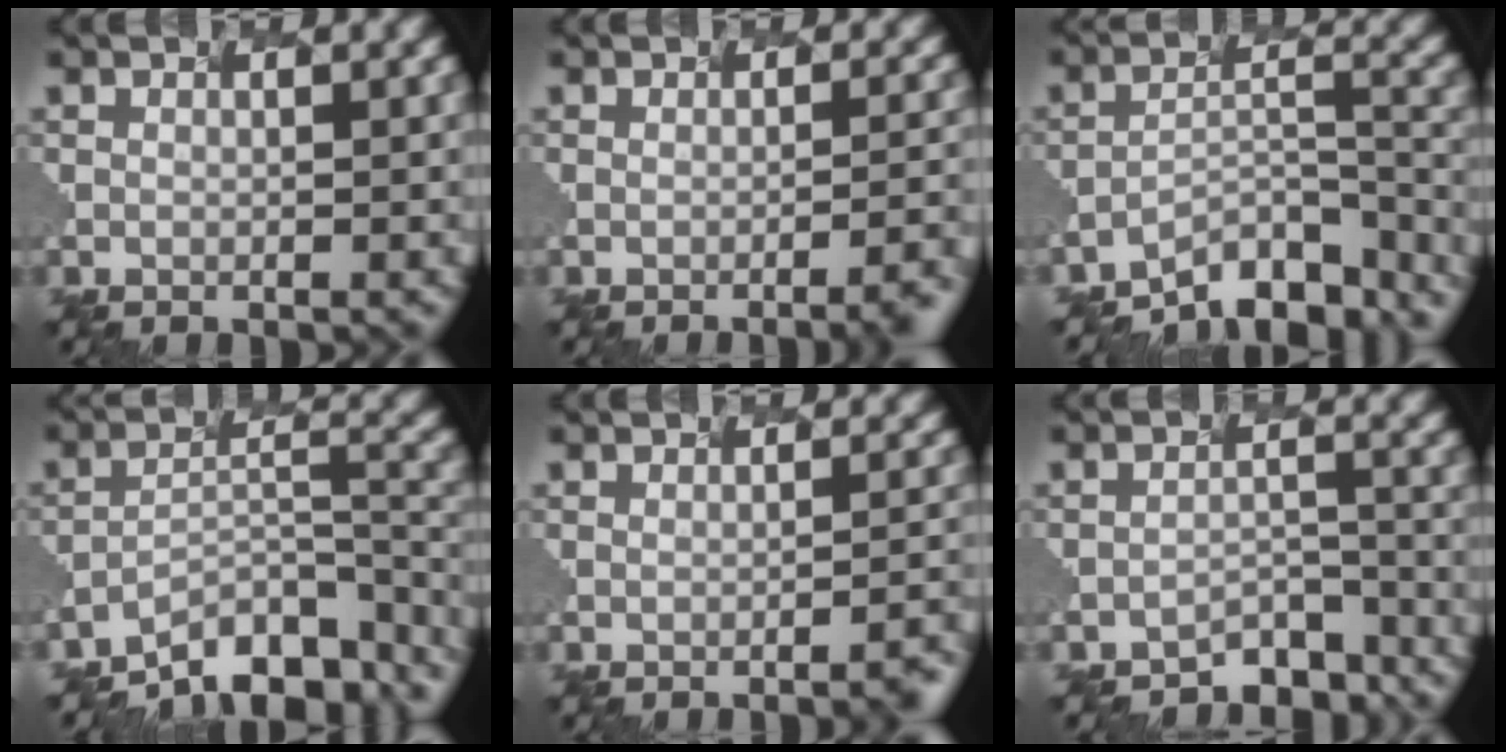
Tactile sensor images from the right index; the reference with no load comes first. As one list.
[{"total": 4.6, "force": [-2.2, 1.3, 3.9], "torque": [-0.016, 0.007, 0.000]}, {"total": 8.6, "force": [-8.1, 1.4, 2.5], "torque": [-0.046, -0.011, -0.107]}, {"total": 8.9, "force": [-8.1, 1.8, 3.4], "torque": [-0.059, -0.008, -0.112]}, {"total": 3.1, "force": [-1.7, 0.6, 2.6], "torque": [-0.016, 0.002, 0.004]}, {"total": 5.2, "force": [-5.2, 0.3, 0.2], "torque": [-0.017, -0.009, -0.050]}]